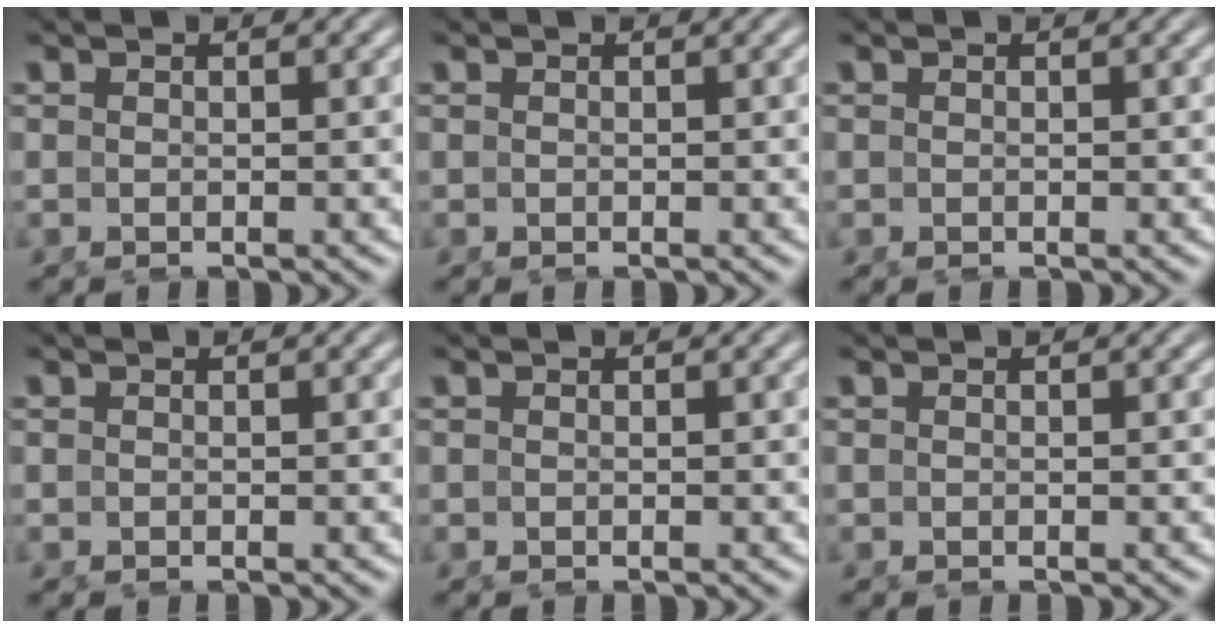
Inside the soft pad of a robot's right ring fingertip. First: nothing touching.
{"total": 0.0}
{"total": 0.0}
{"total": 0.0}
{"total": 0.0}
{"total": 0.0}